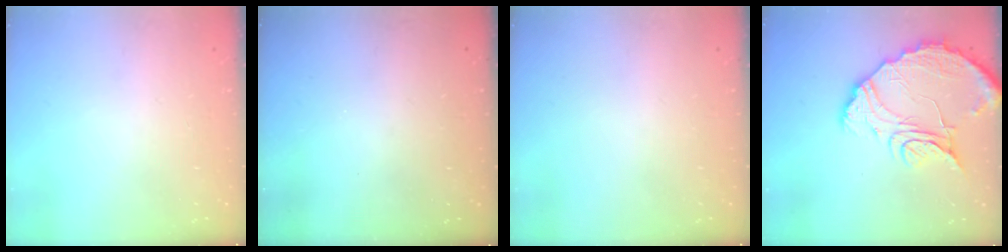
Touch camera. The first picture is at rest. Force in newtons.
{"total": 3.3, "press": 3.3, "slide": 0.1}
{"total": 0.0}
{"total": 15.0, "press": 14.9, "slide": 1.3}